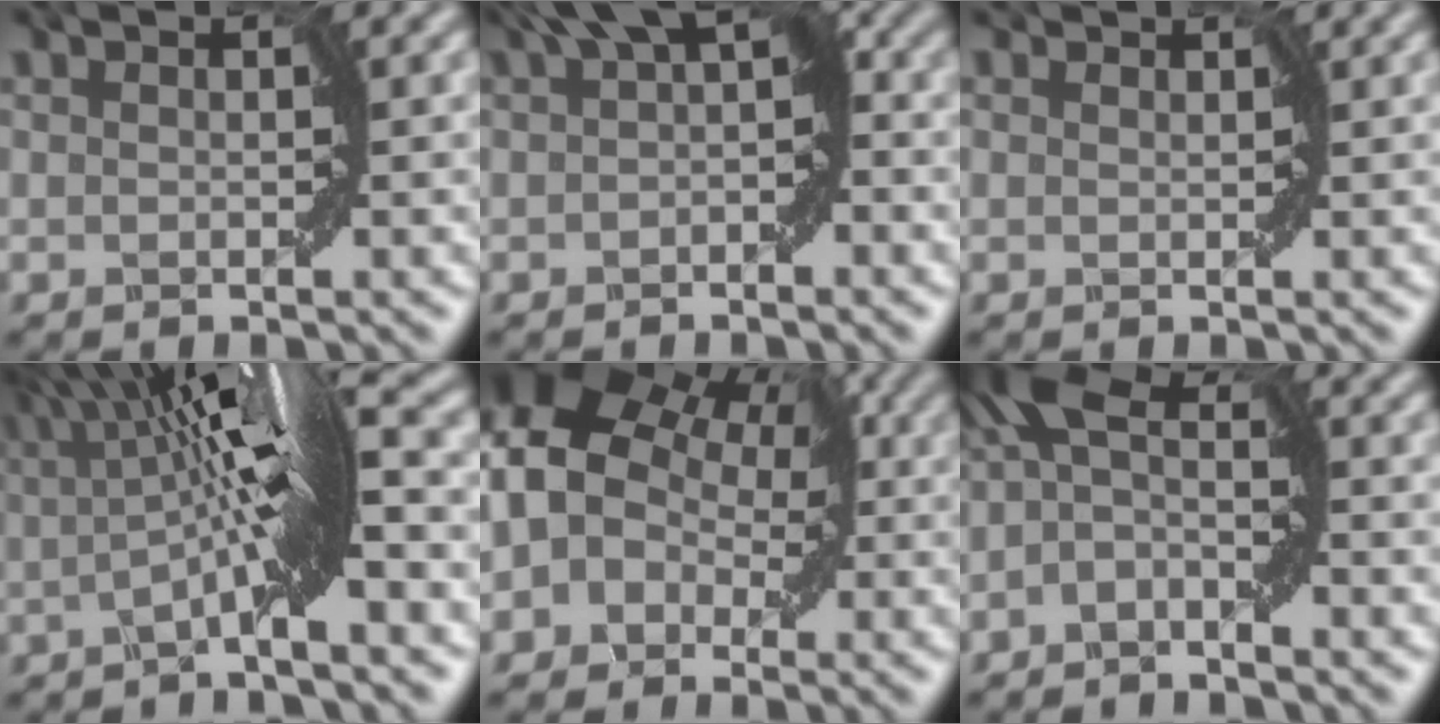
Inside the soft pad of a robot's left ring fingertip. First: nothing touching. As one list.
[{"total": 4.1, "force": [1.3, 1.8, 3.5], "torque": [-0.032, 0.012, 0.014]}, {"total": 1.3, "force": [1.1, 0.5, 0.3], "torque": [0.015, -0.005, 0.000]}, {"total": 7.6, "force": [0.4, 1.8, 7.4], "torque": [-0.109, 0.004, -0.001]}, {"total": 8.8, "force": [1.1, 7.4, 4.7], "torque": [-0.066, 0.017, -0.007]}, {"total": 4.1, "force": [-1.1, 2.0, 3.4], "torque": [-0.063, 0.017, -0.035]}]